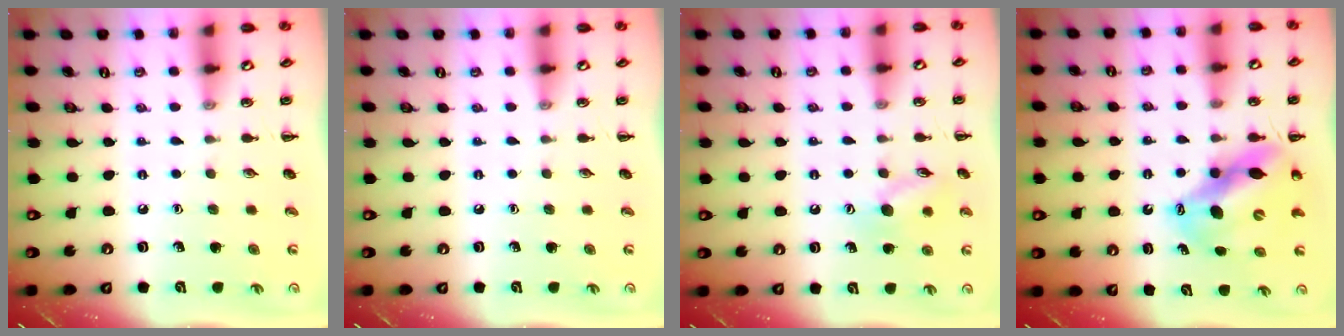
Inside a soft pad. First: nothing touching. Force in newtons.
{"total": 0.0}
{"total": 10.0, "press": 9.9, "slide": 1.3}
{"total": 12.2, "press": 11.9, "slide": 2.9}